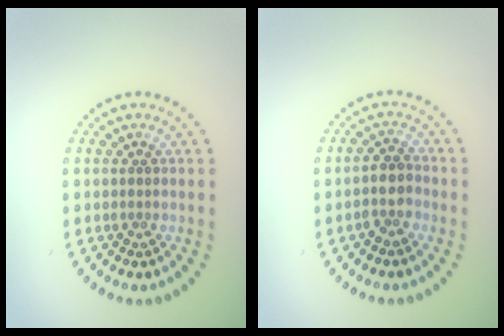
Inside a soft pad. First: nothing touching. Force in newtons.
{"total": 2.3, "press": 1.9, "slide": 1.2}